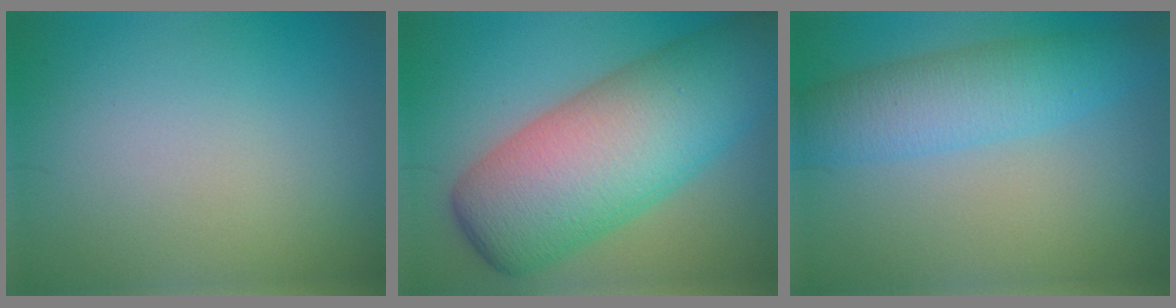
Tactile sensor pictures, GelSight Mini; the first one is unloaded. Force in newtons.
{"total": 13.6, "press": 13.6, "slide": 0.4}
{"total": 5.4, "press": 5.4, "slide": 0.2}